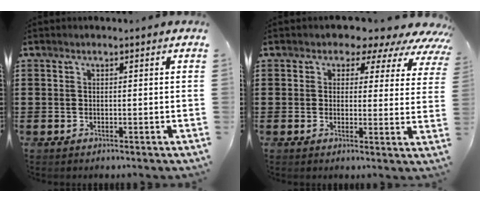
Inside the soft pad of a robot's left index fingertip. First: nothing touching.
{"total": 3.8, "force": [2.8, 2.3, 1.0], "torque": [-0.018, -0.022, 0.040]}